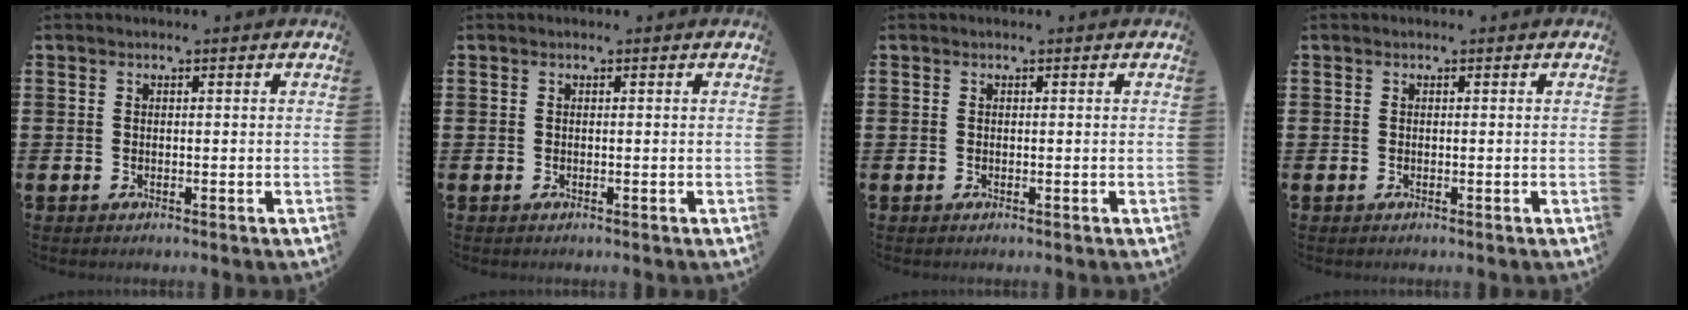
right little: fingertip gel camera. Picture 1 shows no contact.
{"total": 0.0}
{"total": 0.0}
{"total": 0.0}